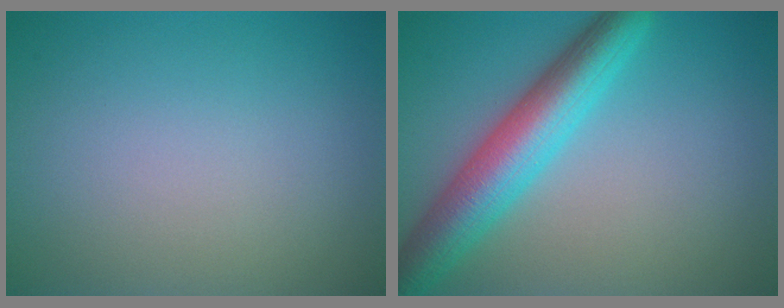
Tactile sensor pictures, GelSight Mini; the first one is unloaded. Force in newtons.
{"total": 6.9, "press": 6.9, "slide": 0.3}